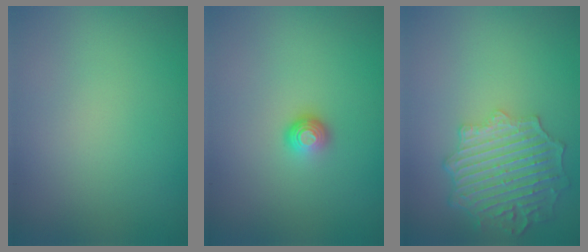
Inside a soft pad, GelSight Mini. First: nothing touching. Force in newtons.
{"total": 1.6, "press": 1.1, "slide": 1.1}
{"total": 6.3, "press": 5.1, "slide": 3.7}